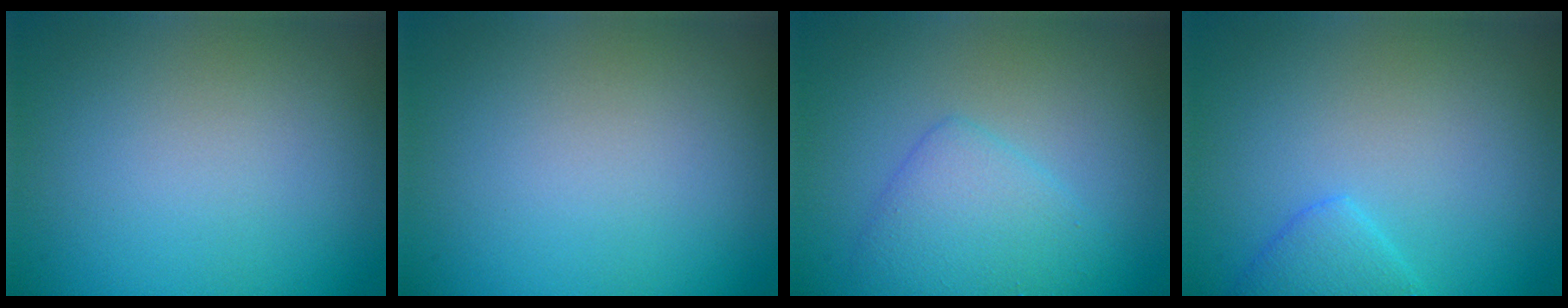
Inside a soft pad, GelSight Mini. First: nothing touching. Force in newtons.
{"total": 0.0}
{"total": 1.9, "press": 1.9, "slide": 0.1}
{"total": 2.1, "press": 2.1, "slide": 0.1}